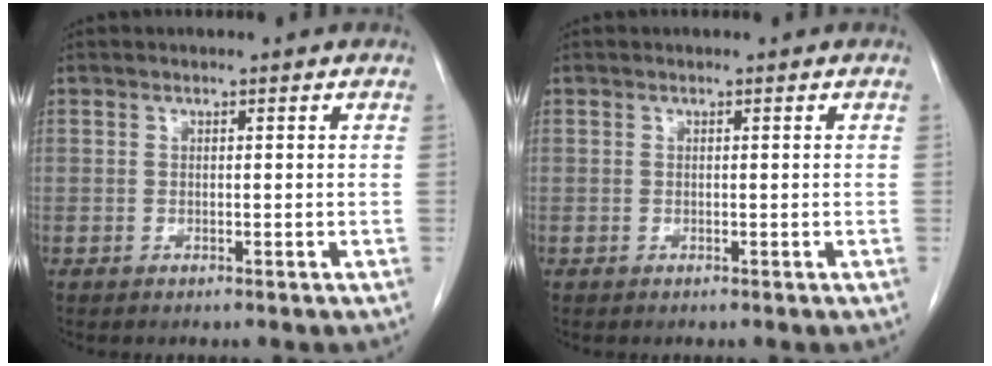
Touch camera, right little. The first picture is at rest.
{"total": 0.0}